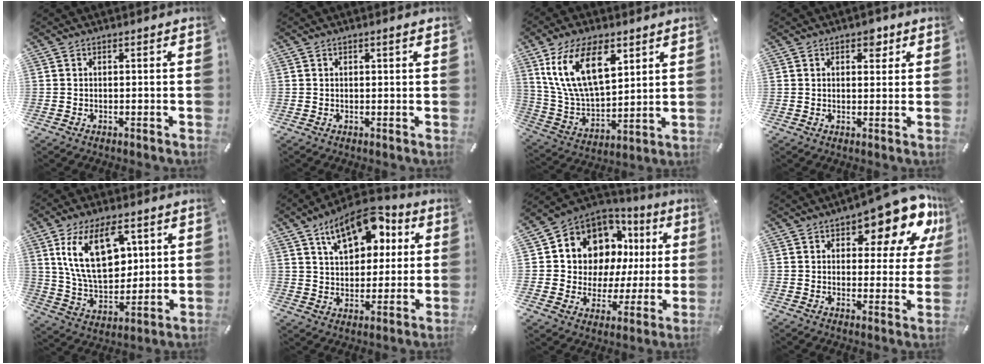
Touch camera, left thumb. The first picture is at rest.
{"total": 0.6, "force": [0.5, 0.1, 0.4], "torque": [-0.008, 0.001, 0.008]}
{"total": 17.4, "force": [8.9, 9.4, 11.7], "torque": [-0.258, -0.022, 0.155]}
{"total": 3.6, "force": [2.0, 2.5, 1.7], "torque": [-0.009, -0.005, 0.027]}
{"total": 16.6, "force": [6.7, 10.3, 11.1], "torque": [-0.220, -0.011, 0.117]}
{"total": 15.0, "force": [7.9, 9.0, 9.0], "torque": [-0.142, -0.025, 0.141]}
{"total": 10.7, "force": [5.7, 8.7, 2.5], "torque": [-0.054, -0.065, 0.109]}
{"total": 15.0, "force": [9.9, 6.1, 9.4], "torque": [-0.112, -0.075, 0.163]}